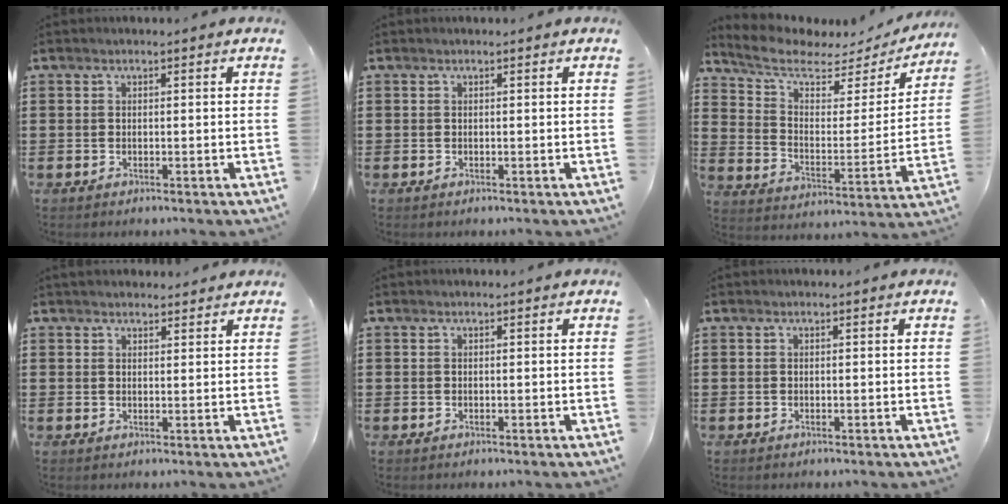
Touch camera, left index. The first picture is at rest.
{"total": 0.0}
{"total": 6.3, "force": [4.8, 2.4, 3.4], "torque": [-0.090, -0.028, 0.080]}
{"total": 1.8, "force": [1.7, 0.5, 0.0], "torque": [-0.003, 0.004, 0.034]}
{"total": 0.0}
{"total": 0.0}